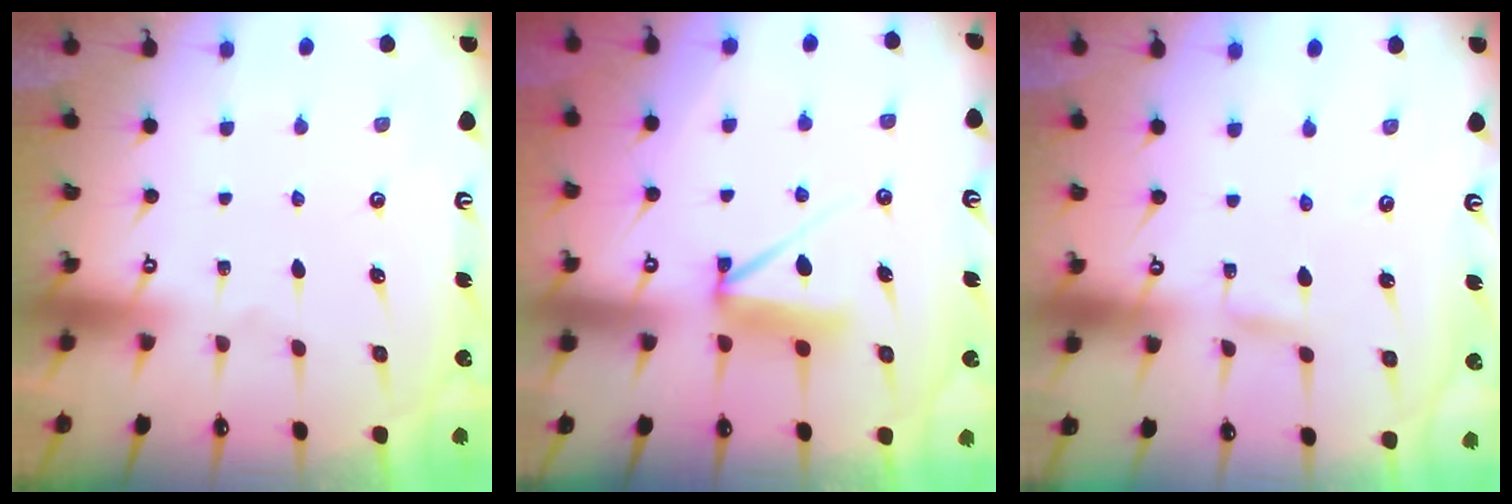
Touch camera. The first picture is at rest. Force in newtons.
{"total": 8.7, "press": 8.7, "slide": 0.6}
{"total": 2.4, "press": 2.4, "slide": 0.3}